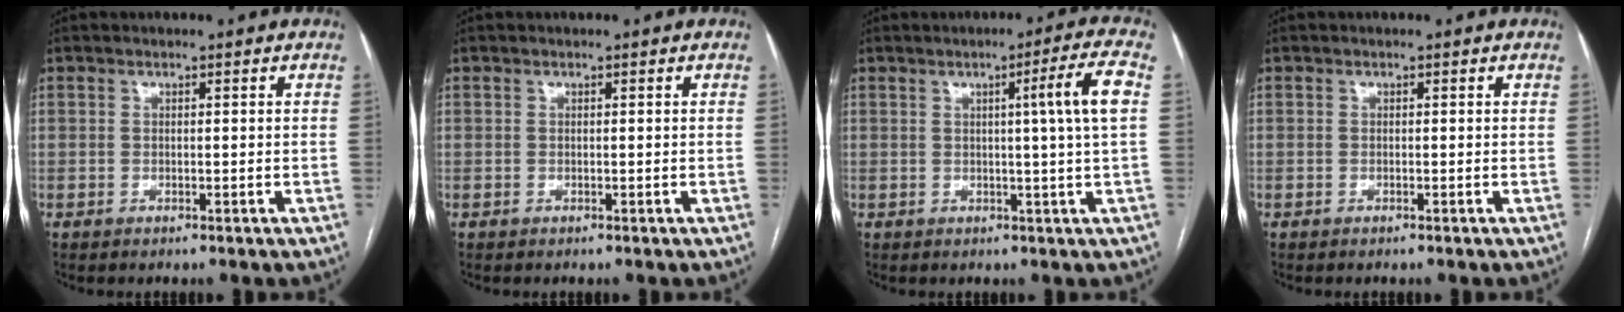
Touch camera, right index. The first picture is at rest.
{"total": 0.0}
{"total": 6.7, "force": [1.1, -1.8, 6.4], "torque": [-0.092, 0.001, 0.020]}
{"total": 0.0}